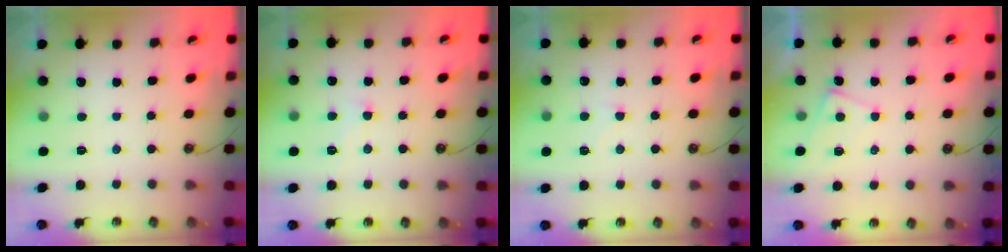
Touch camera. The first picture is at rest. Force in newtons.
{"total": 2.0, "press": 1.9, "slide": 0.6}
{"total": 3.7, "press": 3.6, "slide": 0.5}
{"total": 2.1, "press": 2.0, "slide": 0.3}